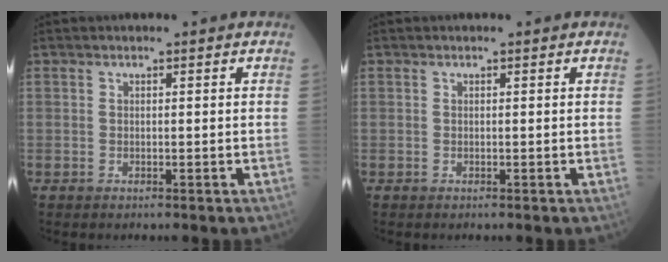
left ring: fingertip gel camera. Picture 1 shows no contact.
{"total": 0.0}